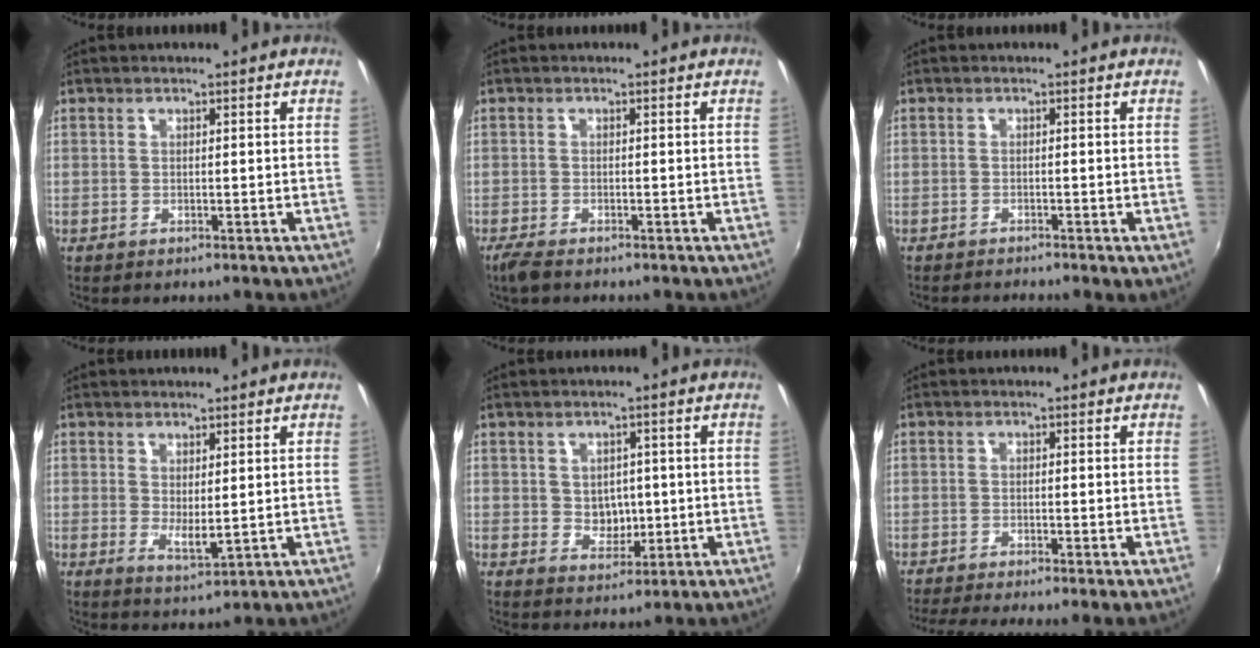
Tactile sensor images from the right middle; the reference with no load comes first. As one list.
[{"total": 2.7, "force": [-2.1, 0.6, 1.6], "torque": [-0.039, -0.008, -0.039]}, {"total": 2.3, "force": [-1.9, 0.0, 1.3], "torque": [-0.028, -0.012, -0.035]}, {"total": 3.4, "force": [0.7, 1.2, 3.2], "torque": [-0.052, -0.010, 0.015]}, {"total": 4.3, "force": [0.1, 3.7, 2.2], "torque": [-0.033, 0.002, 0.006]}, {"total": 5.5, "force": [-4.5, -0.9, 3.2], "torque": [-0.066, -0.018, -0.076]}]